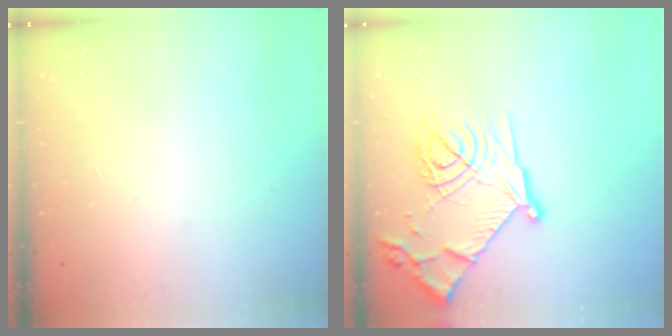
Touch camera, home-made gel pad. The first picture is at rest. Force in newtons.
{"total": 20.3, "press": 20.2, "slide": 1.9}